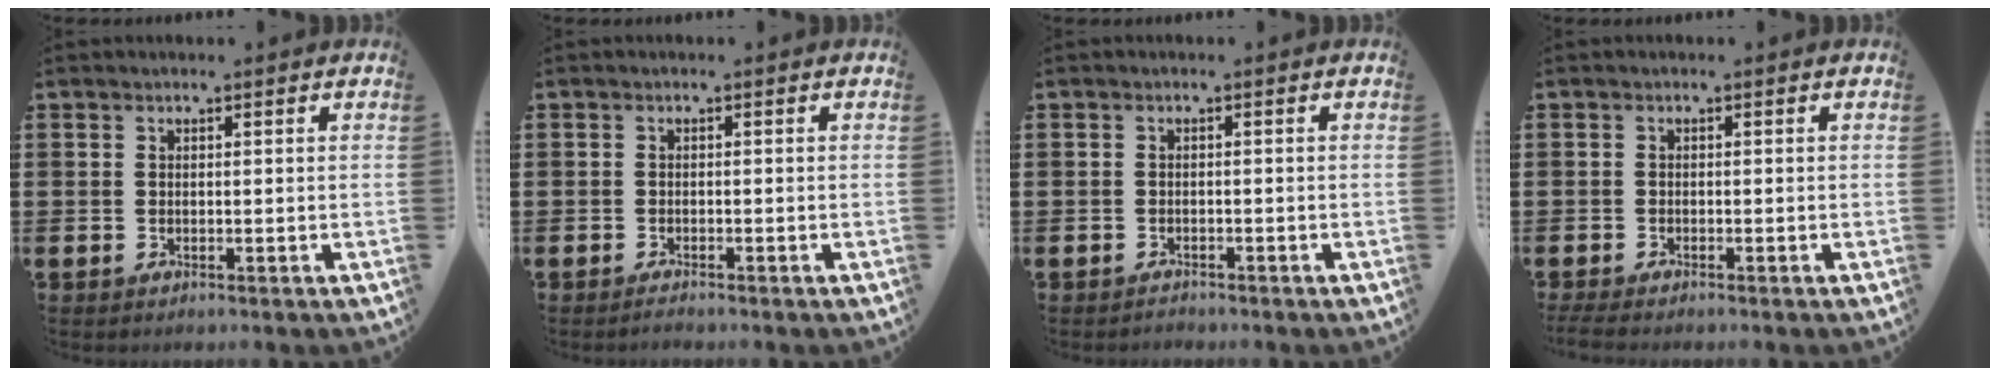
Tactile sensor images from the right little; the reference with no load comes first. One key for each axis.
{"total": 0.7, "fx": -0.6, "fy": 0.1, "fz": 0.3, "tx": 0.001, "ty": -0.007, "tz": -0.013}
{"total": 0.7, "fx": -0.7, "fy": 0.1, "fz": -0.1, "tx": -0.001, "ty": -0.001, "tz": -0.015}
{"total": 1.0, "fx": -0.8, "fy": 0.1, "fz": 0.6, "tx": -0.010, "ty": -0.003, "tz": -0.016}